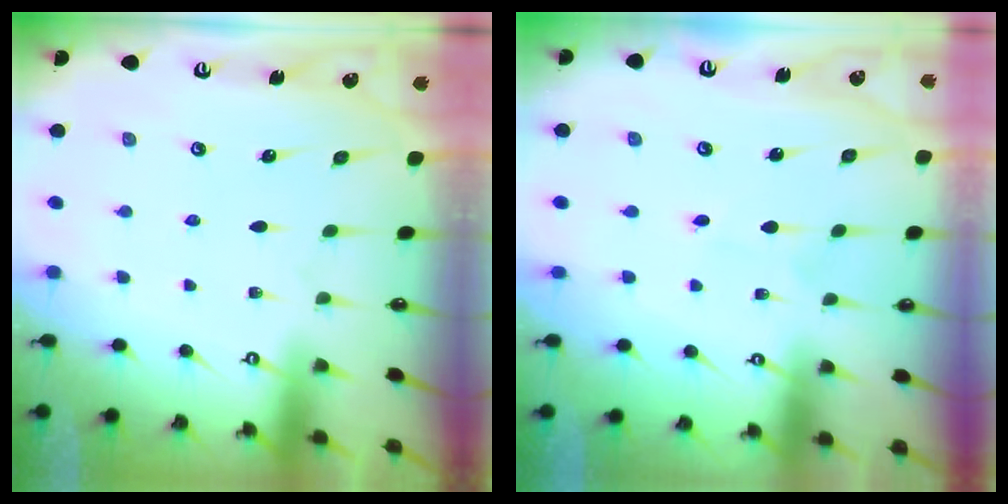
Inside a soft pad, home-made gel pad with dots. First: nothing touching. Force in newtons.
{"total": 1.5, "press": 1.5, "slide": 0.1}